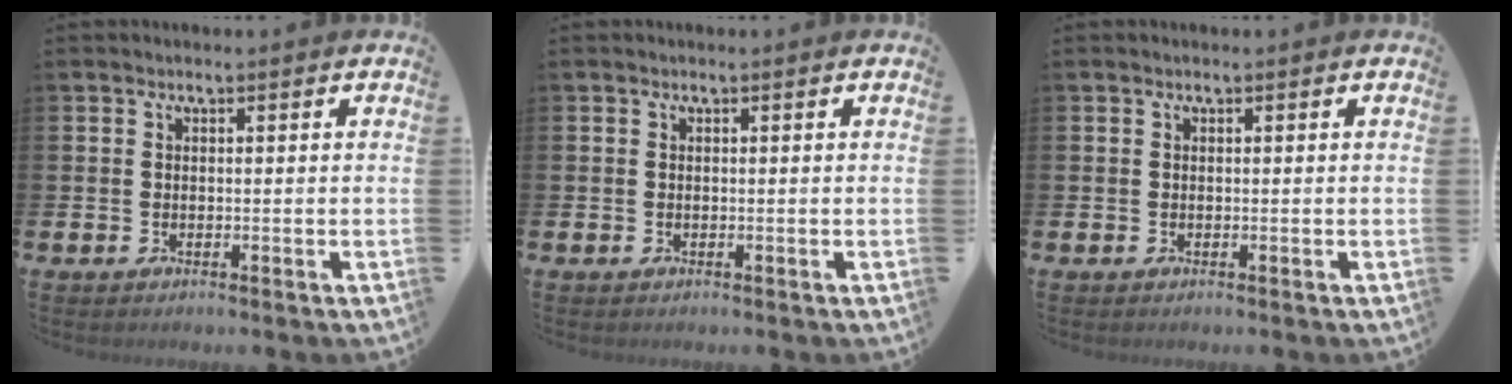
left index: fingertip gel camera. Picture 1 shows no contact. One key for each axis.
{"total": 0.0}
{"total": 0.0}